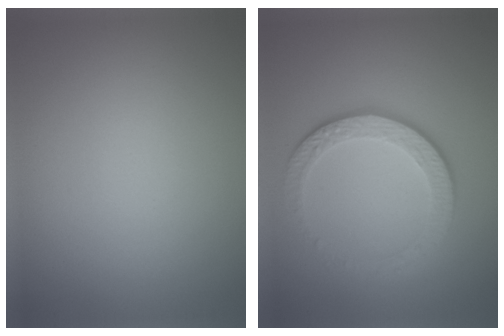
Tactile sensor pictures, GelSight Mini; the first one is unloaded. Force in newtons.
{"total": 4.1, "press": 3.0, "slide": 2.8}